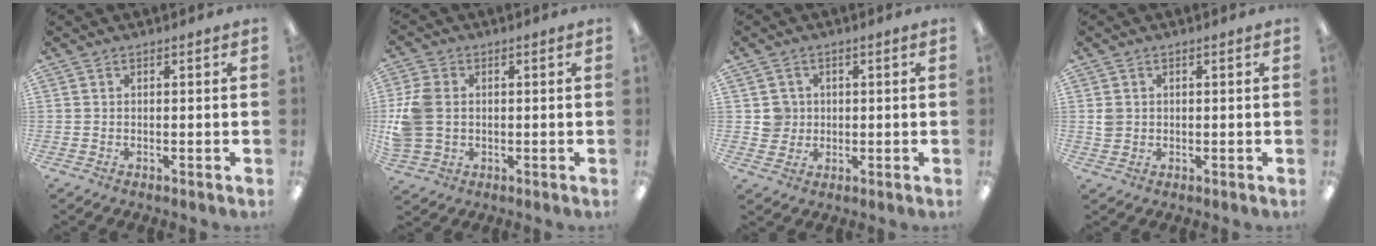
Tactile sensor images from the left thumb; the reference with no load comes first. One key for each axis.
{"total": 9.5, "fx": 0.5, "fy": 7.6, "fz": 5.7, "tx": -0.138, "ty": 0.017, "tz": 0.015}
{"total": 4.5, "fx": 0.6, "fy": 4.4, "fz": 0.7, "tx": -0.011, "ty": 0.005, "tz": 0.009}
{"total": 2.5, "fx": 0.4, "fy": 2.3, "fz": 0.9, "tx": -0.012, "ty": 0.001, "tz": 0.005}